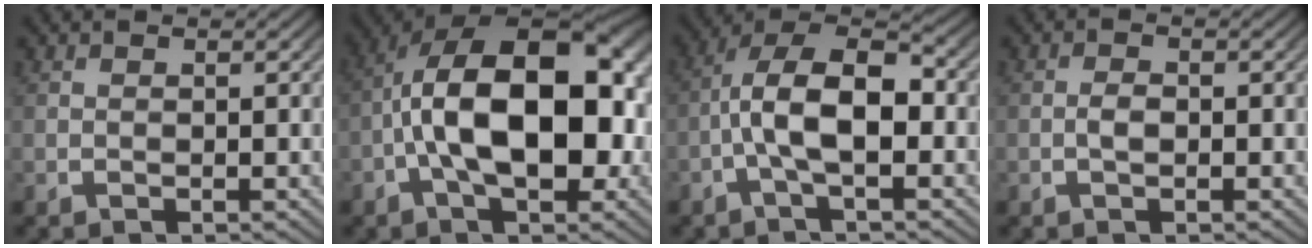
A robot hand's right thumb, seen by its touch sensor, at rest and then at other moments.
{"total": 17.9, "force": [-0.3, 10.9, 14.2], "torque": [-0.237, -0.033, 0.002]}
{"total": 9.1, "force": [-0.7, 5.2, 7.4], "torque": [-0.152, -0.022, -0.013]}
{"total": 1.2, "force": [-0.4, 0.7, 1.0], "torque": [-0.024, -0.005, -0.006]}